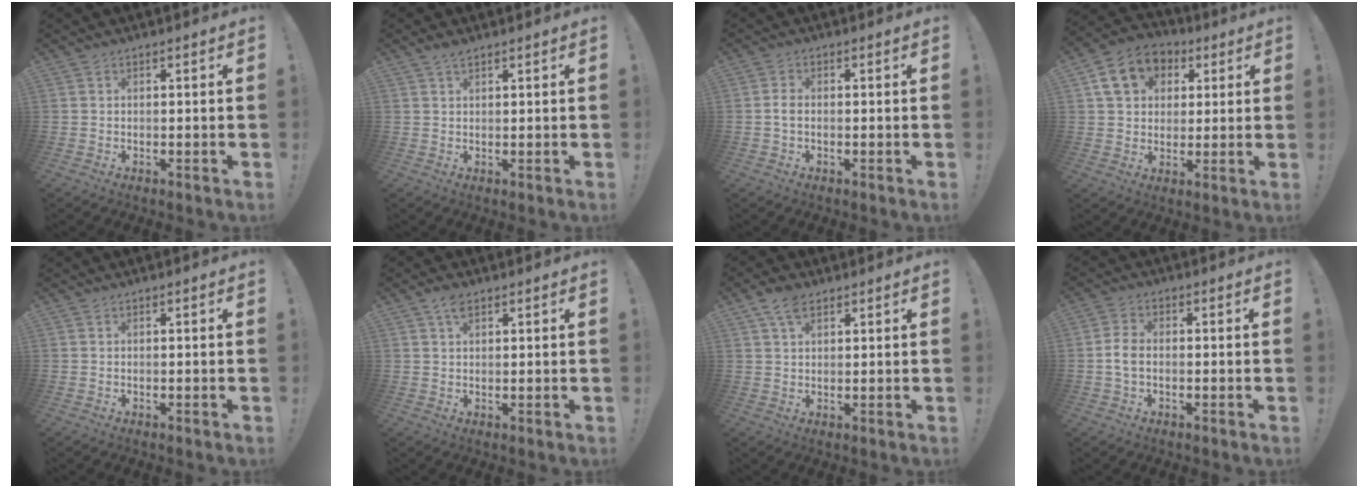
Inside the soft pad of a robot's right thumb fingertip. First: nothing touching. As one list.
[{"total": 2.1, "force": [1.7, 0.4, 1.1], "torque": [-0.016, -0.005, 0.028]}, {"total": 2.1, "force": [-0.4, 1.3, 1.6], "torque": [-0.035, 0.006, -0.009]}, {"total": 12.9, "force": [4.9, 10.4, 5.8], "torque": [-0.072, -0.009, 0.097]}, {"total": 0.0}, {"total": 3.5, "force": [2.1, 1.5, 2.3], "torque": [-0.034, -0.004, 0.034]}, {"total": 5.6, "force": [3.2, 2.8, 3.6], "torque": [-0.059, -0.006, 0.059]}, {"total": 4.6, "force": [-0.8, 3.0, 3.5], "torque": [-0.078, 0.006, -0.016]}]